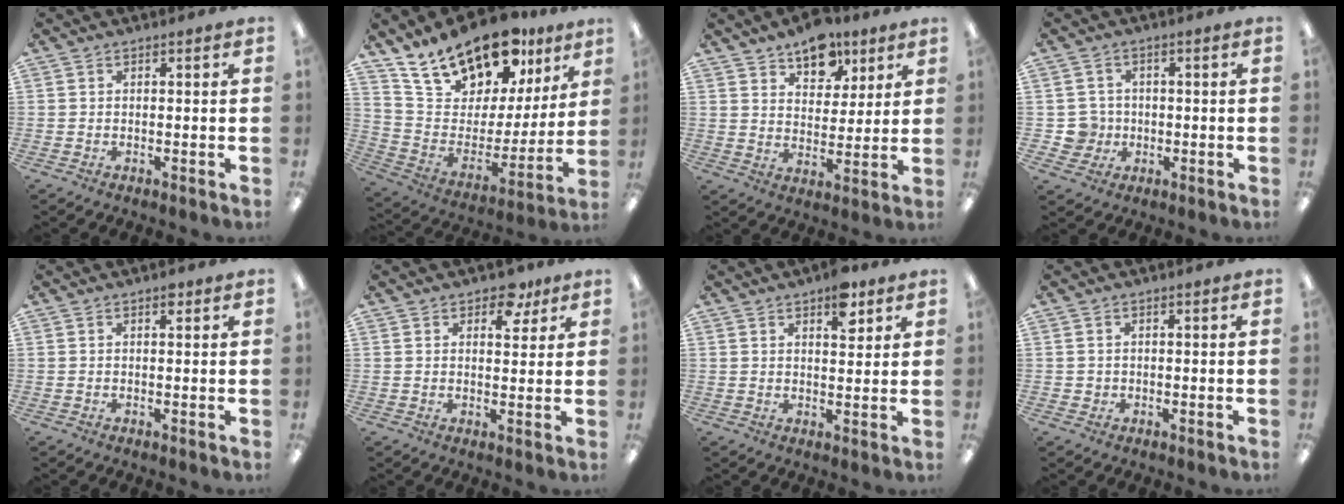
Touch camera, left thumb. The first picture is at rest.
{"total": 19.4, "force": [16.0, 7.8, 7.6], "torque": [-0.147, -0.114, 0.287]}
{"total": 11.0, "force": [8.2, 6.3, 3.8], "torque": [-0.042, -0.049, 0.147]}
{"total": 5.4, "force": [-0.4, 5.3, 0.8], "torque": [-0.024, 0.012, -0.006]}
{"total": 1.4, "force": [0.9, 0.6, 0.8], "torque": [-0.002, -0.005, 0.012]}
{"total": 6.8, "force": [4.7, 3.7, 3.3], "torque": [-0.028, -0.018, 0.079]}
{"total": 7.3, "force": [4.5, 3.4, 4.6], "torque": [-0.043, -0.024, 0.071]}
{"total": 1.1, "force": [0.1, 1.1, 0.1], "torque": [-0.003, 0.006, -0.002]}